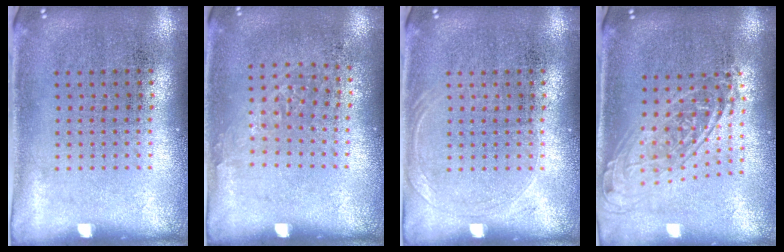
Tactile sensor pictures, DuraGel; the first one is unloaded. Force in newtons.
{"total": 0.9, "press": 0.7, "slide": 0.5}
{"total": 0.9, "press": 0.8, "slide": 0.3}
{"total": 1.7, "press": 1.3, "slide": 1.1}